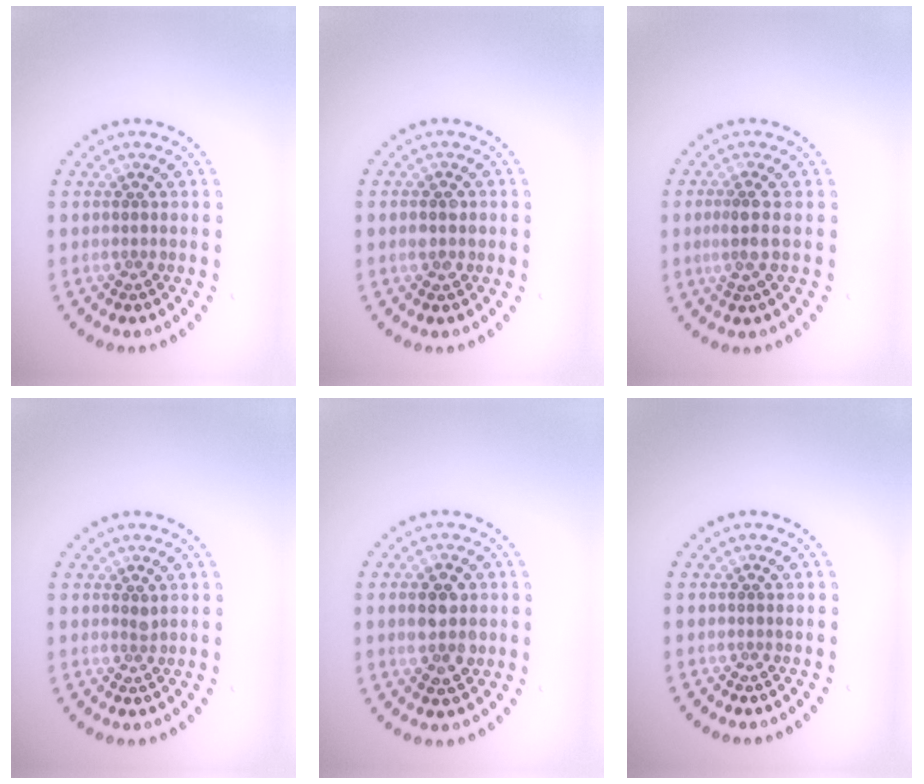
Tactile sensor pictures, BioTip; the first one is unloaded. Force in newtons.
{"total": 1.8, "press": 1.8, "slide": 0.1}
{"total": 2.2, "press": 1.8, "slide": 1.1}
{"total": 0.6, "press": 0.4, "slide": 0.3}
{"total": 3.5, "press": 3.5, "slide": 0.1}
{"total": 0.0}